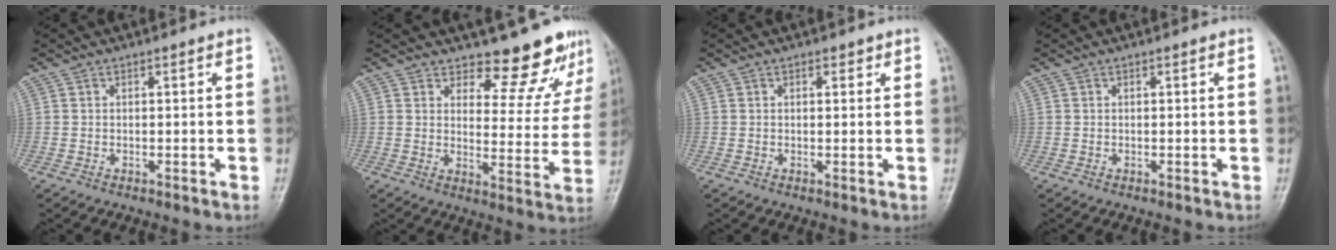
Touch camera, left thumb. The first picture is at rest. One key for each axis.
{"total": 10.7, "fx": 9.6, "fy": 3.7, "fz": 3.0, "tx": 0.000, "ty": -0.091, "tz": 0.119}
{"total": 1.3, "fx": 0.7, "fy": 0.7, "fz": 0.8, "tx": -0.004, "ty": -0.001, "tz": 0.007}
{"total": 0.0}